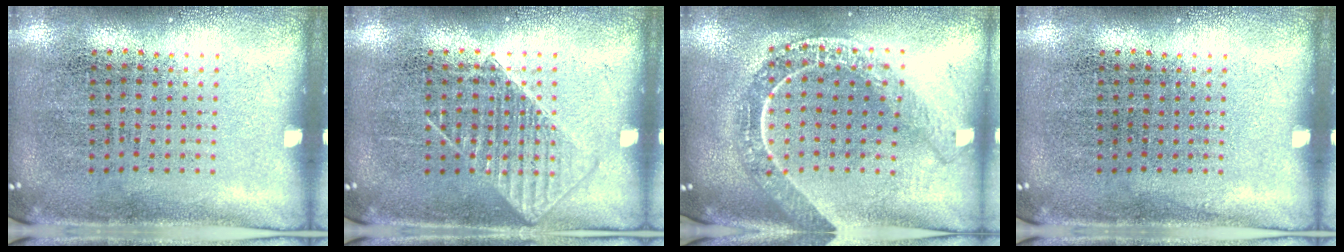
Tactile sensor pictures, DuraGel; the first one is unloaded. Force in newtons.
{"total": 1.7, "press": 1.7, "slide": 0.3}
{"total": 2.2, "press": 1.8, "slide": 1.2}
{"total": 0.0}